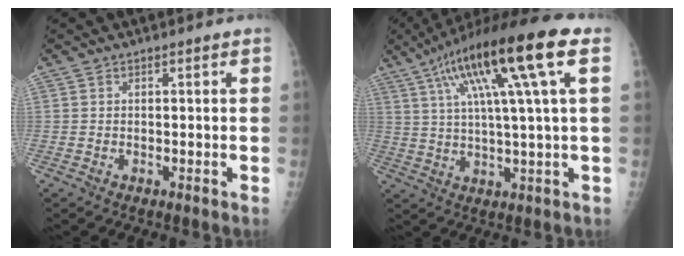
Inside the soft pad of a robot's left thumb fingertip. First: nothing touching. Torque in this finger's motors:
{"motor_torque": [0.55, 0.76, 1.89, -0.89, 0.63]}